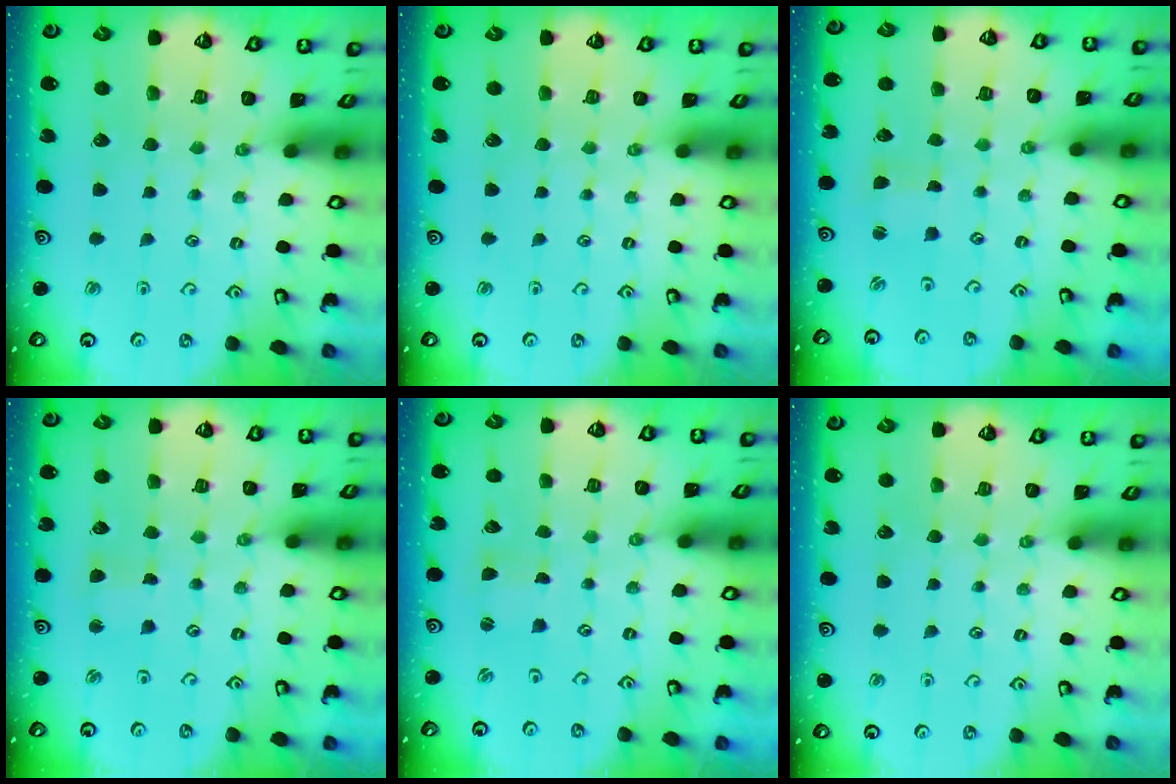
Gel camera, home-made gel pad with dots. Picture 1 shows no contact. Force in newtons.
{"total": 0.0}
{"total": 0.9, "press": 0.9, "slide": 0.1}
{"total": 2.2, "press": 2.2, "slide": 0.3}
{"total": 1.0, "press": 1.0, "slide": 0.1}
{"total": 0.0}